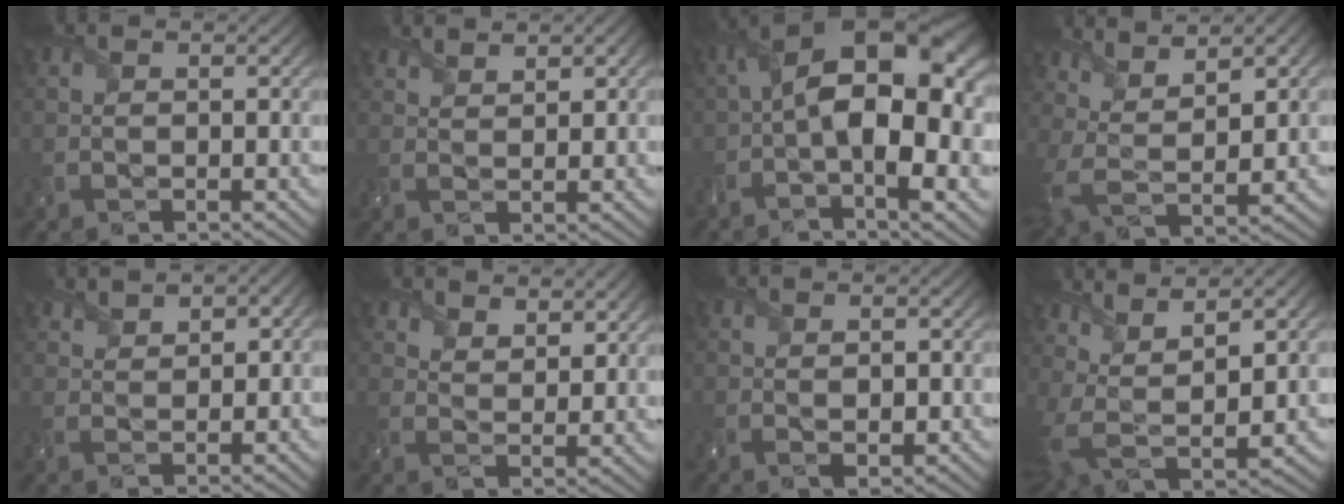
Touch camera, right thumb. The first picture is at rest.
{"total": 2.3, "force": [2.2, 0.3, 0.6], "torque": [-0.013, 0.003, 0.047]}
{"total": 15.3, "force": [0.9, 6.3, 13.9], "torque": [-0.246, 0.007, 0.011]}
{"total": 7.8, "force": [4.6, 2.6, 5.8], "torque": [-0.129, -0.003, 0.096]}
{"total": 3.2, "force": [2.4, 1.5, 1.5], "torque": [-0.026, 0.007, 0.047]}
{"total": 4.8, "force": [4.4, 1.6, 1.4], "torque": [-0.031, -0.008, 0.087]}
{"total": 2.1, "force": [0.0, 1.0, 1.8], "torque": [-0.026, -0.003, 0.007]}
{"total": 8.5, "force": [4.3, 2.6, 6.9], "torque": [-0.161, -0.005, 0.093]}